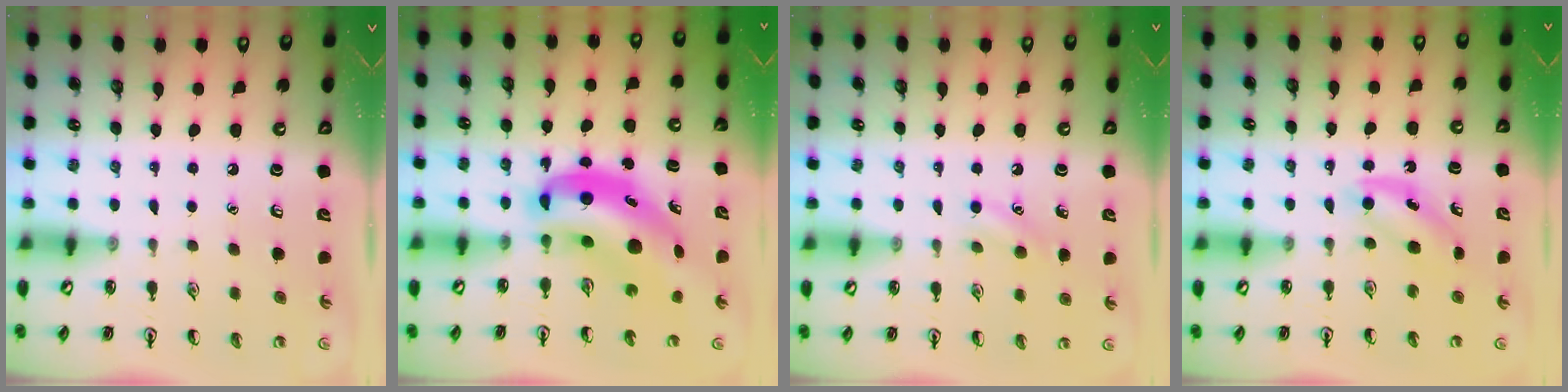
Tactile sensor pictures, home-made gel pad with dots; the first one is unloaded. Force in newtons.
{"total": 10.3, "press": 9.9, "slide": 2.9}
{"total": 7.1, "press": 6.8, "slide": 2.1}
{"total": 4.0, "press": 3.9, "slide": 0.9}